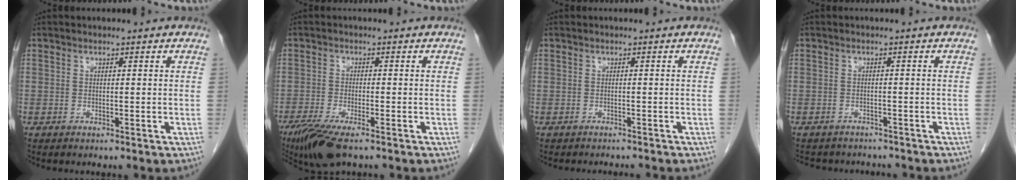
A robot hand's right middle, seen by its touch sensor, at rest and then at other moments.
{"total": 7.3, "force": [-5.1, 1.4, 5.0], "torque": [-0.089, -0.018, -0.087]}
{"total": 3.5, "force": [-3.3, 0.5, 1.0], "torque": [-0.011, -0.005, -0.038]}
{"total": 8.1, "force": [-7.3, 3.1, 1.8], "torque": [-0.032, 0.003, -0.089]}